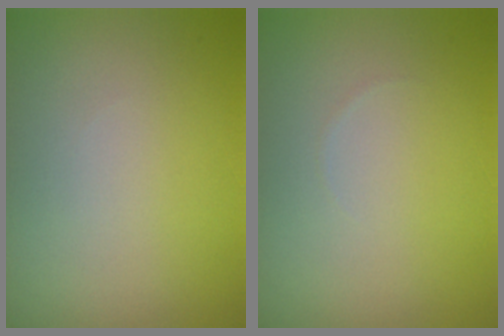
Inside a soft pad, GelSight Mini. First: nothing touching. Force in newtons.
{"total": 0.0}